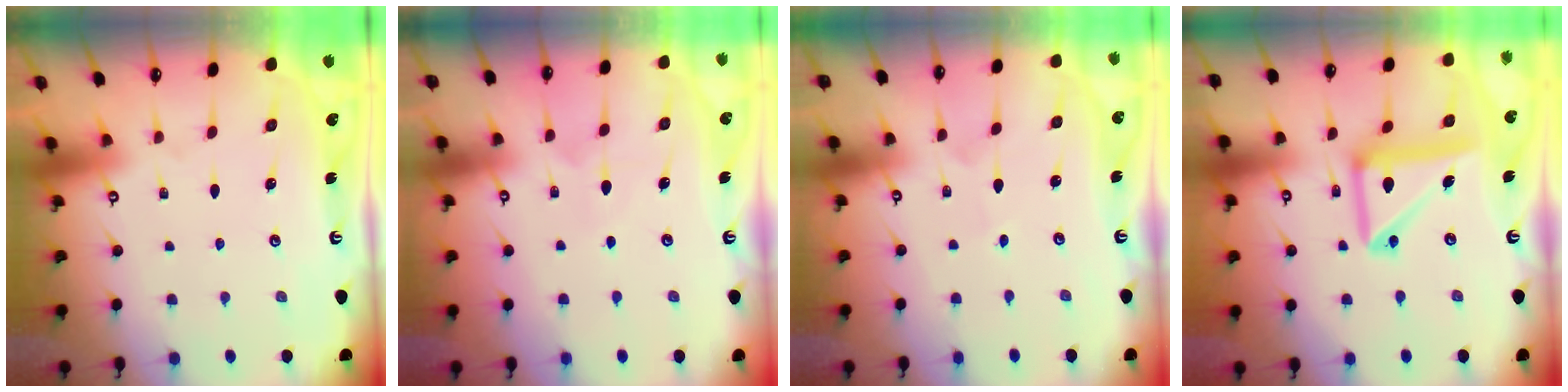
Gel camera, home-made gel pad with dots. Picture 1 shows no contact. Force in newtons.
{"total": 4.6, "press": 4.5, "slide": 0.5}
{"total": 1.6, "press": 1.6, "slide": 0.1}
{"total": 13.9, "press": 13.8, "slide": 1.5}